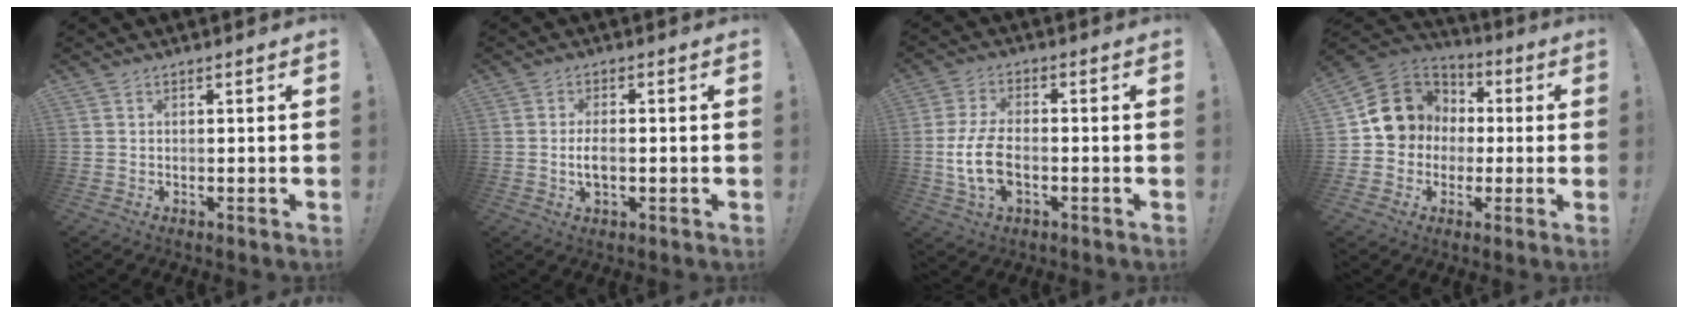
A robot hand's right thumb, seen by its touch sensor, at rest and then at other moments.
{"total": 4.2, "force": [-0.6, 2.0, 3.6], "torque": [-0.062, 0.003, -0.013]}
{"total": 11.1, "force": [-2.2, 5.8, 9.2], "torque": [-0.177, -0.006, -0.038]}
{"total": 13.4, "force": [0.9, 12.2, 5.3], "torque": [-0.072, 0.010, 0.029]}